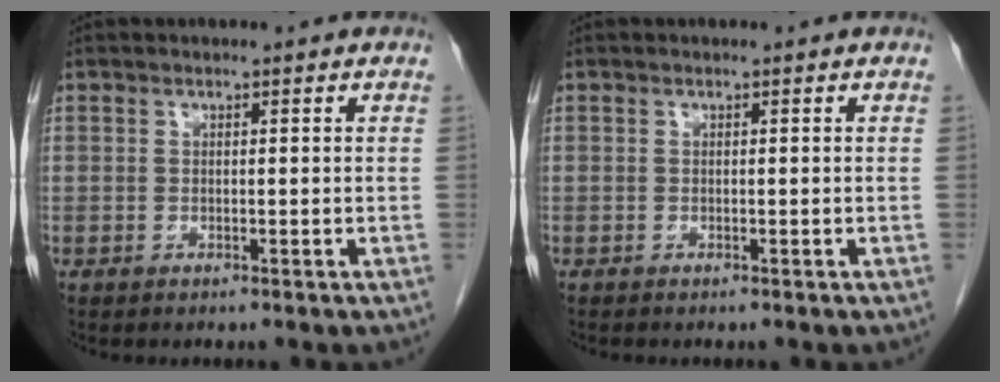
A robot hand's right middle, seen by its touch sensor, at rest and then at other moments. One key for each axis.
{"total": 0.0}